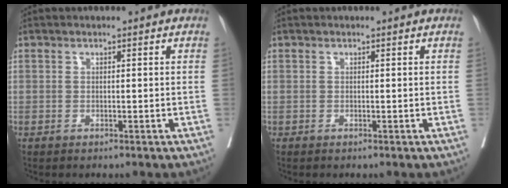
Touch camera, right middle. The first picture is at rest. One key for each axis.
{"total": 0.0}